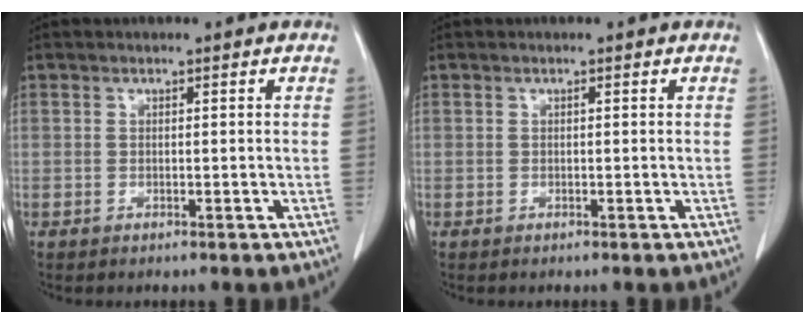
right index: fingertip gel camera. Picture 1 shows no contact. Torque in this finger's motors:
{"motor_torque": [0.14, -0.06, 0.00, 0.02]}